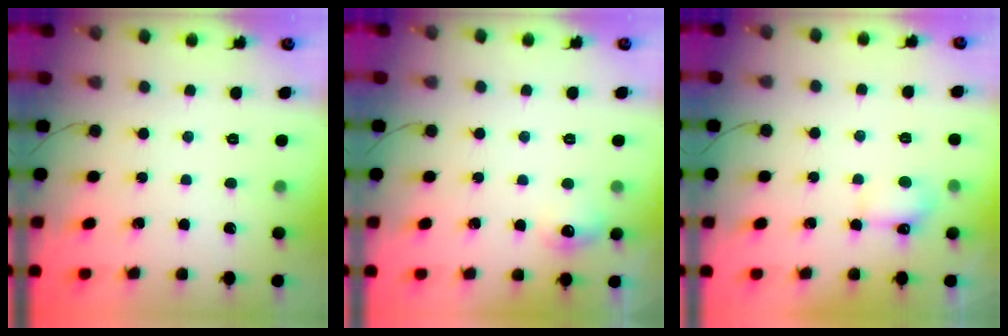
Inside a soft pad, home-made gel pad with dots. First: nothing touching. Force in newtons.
{"total": 6.4, "press": 6.2, "slide": 1.7}
{"total": 4.1, "press": 4.0, "slide": 0.9}